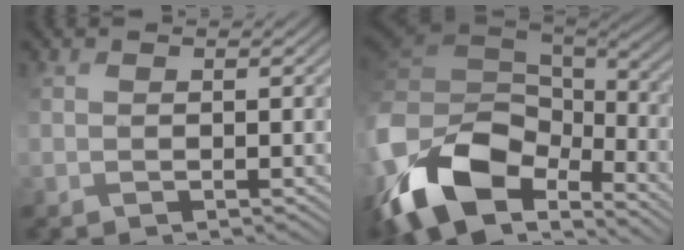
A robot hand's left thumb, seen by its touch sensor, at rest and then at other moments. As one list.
[{"total": 15.1, "force": [-6.8, 8.7, 10.2], "torque": [-0.264, -0.026, -0.114]}]